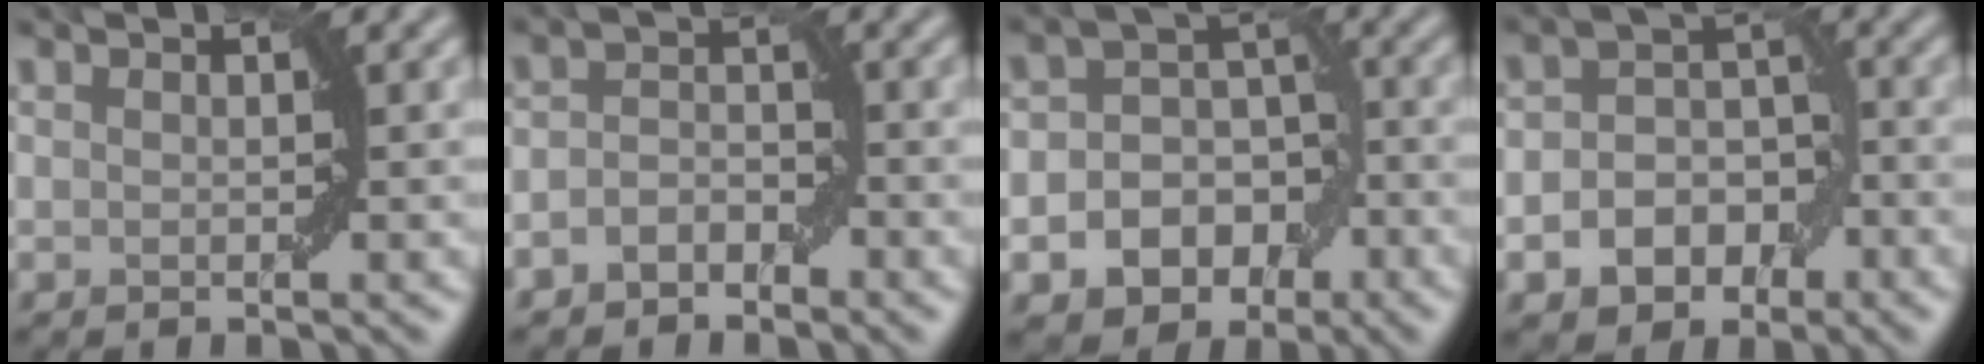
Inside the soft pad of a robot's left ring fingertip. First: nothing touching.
{"total": 2.3, "force": [-1.5, 1.5, 0.9], "torque": [-0.015, 0.009, -0.031]}
{"total": 6.7, "force": [-2.7, 5.4, 3.0], "torque": [-0.018, 0.004, -0.060]}
{"total": 5.1, "force": [-2.0, 3.8, 2.7], "torque": [-0.023, 0.001, -0.040]}